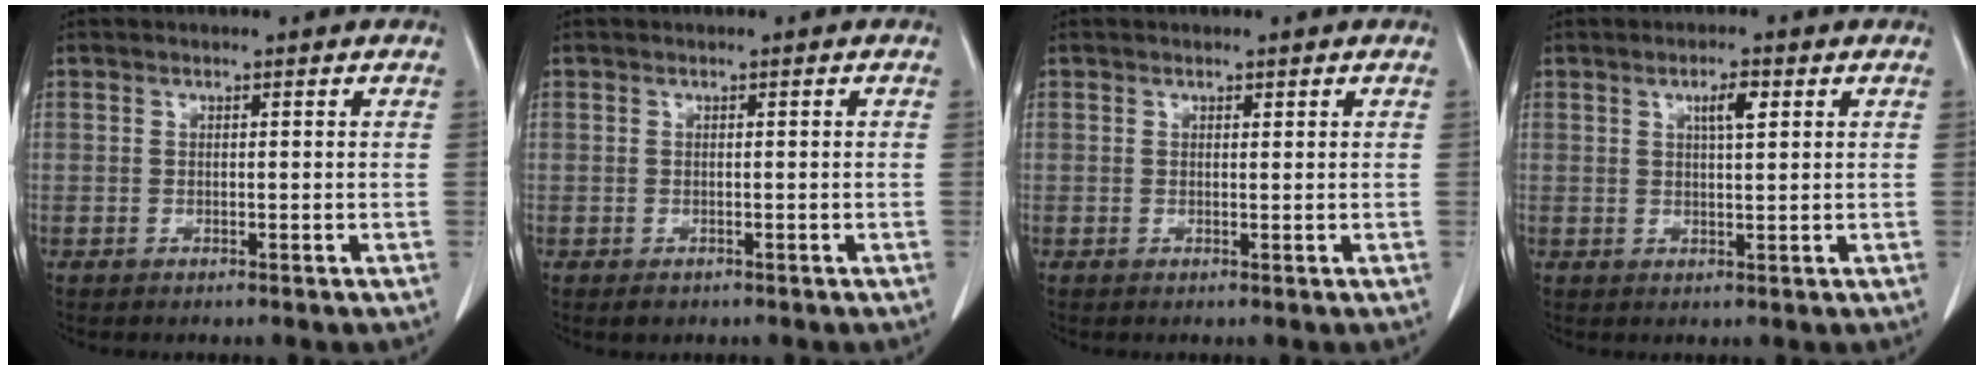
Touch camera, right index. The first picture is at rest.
{"total": 1.2, "force": [-0.8, 0.8, 0.5], "torque": [-0.012, 0.000, -0.006]}
{"total": 0.0}
{"total": 3.0, "force": [1.3, 0.5, 2.7], "torque": [-0.049, 0.001, 0.022]}